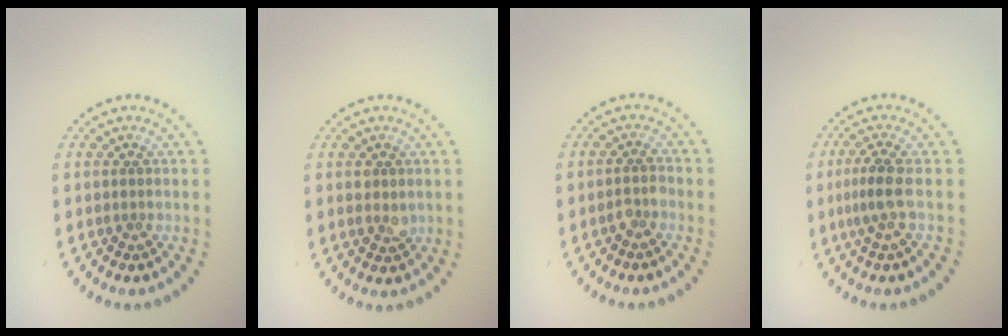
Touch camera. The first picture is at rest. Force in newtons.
{"total": 1.5, "press": 1.5, "slide": 0.4}
{"total": 1.3, "press": 1.1, "slide": 0.6}
{"total": 2.2, "press": 1.6, "slide": 1.6}